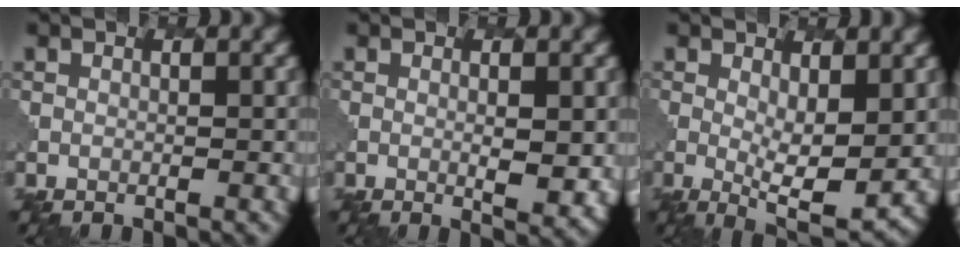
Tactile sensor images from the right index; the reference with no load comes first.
{"total": 2.6, "force": [0.4, 0.6, 2.5], "torque": [-0.039, -0.007, 0.012]}
{"total": 5.1, "force": [0.5, 1.7, 4.8], "torque": [-0.079, -0.016, 0.014]}